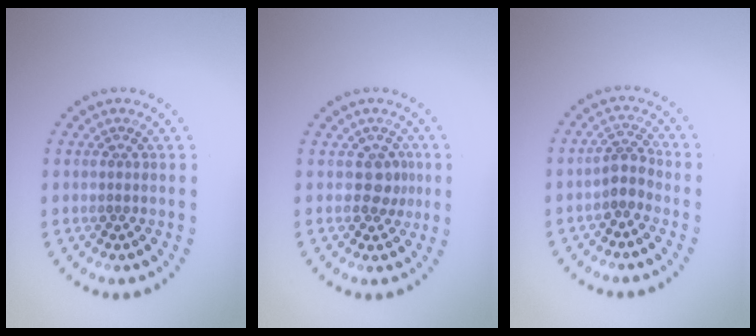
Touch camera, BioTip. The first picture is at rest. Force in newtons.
{"total": 1.8, "press": 1.5, "slide": 1.0}
{"total": 2.2, "press": 1.7, "slide": 1.3}